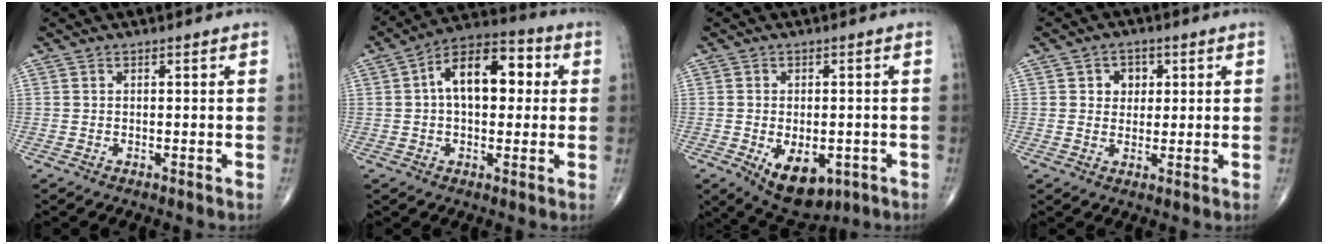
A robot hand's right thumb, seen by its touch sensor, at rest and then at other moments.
{"total": 13.6, "force": [2.0, 7.8, 11.0], "torque": [-0.150, 0.031, 0.019]}
{"total": 10.0, "force": [-3.6, 5.7, 7.4], "torque": [-0.094, -0.001, -0.039]}
{"total": 4.2, "force": [1.2, 3.5, 2.0], "torque": [-0.002, -0.001, 0.016]}